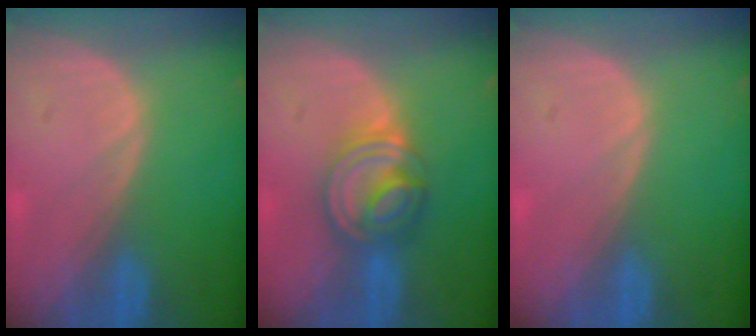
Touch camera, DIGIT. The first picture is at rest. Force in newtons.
{"total": 7.0, "press": 6.3, "slide": 3.1}
{"total": 0.0}